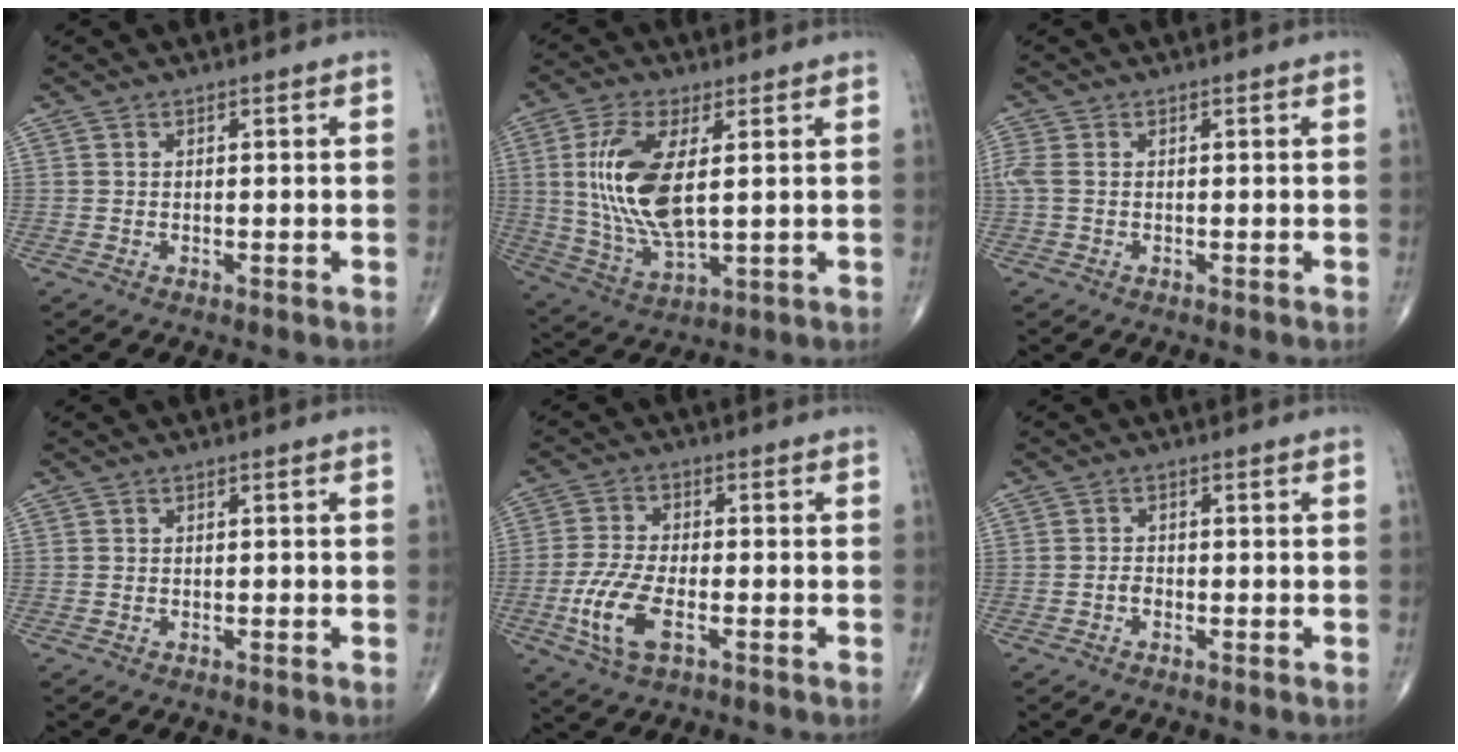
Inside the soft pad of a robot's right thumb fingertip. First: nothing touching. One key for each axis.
{"total": 14.4, "fx": 2.3, "fy": 5.8, "fz": 13.0, "tx": -0.273, "ty": -0.022, "tz": 0.052}
{"total": 2.6, "fx": 0.2, "fy": 1.4, "fz": 2.1, "tx": -0.073, "ty": 0.004, "tz": 0.004}
{"total": 0.0}
{"total": 9.2, "fx": -3.2, "fy": 4.1, "fz": 7.5, "tx": -0.170, "ty": 0.007, "tz": -0.062}
{"total": 1.2, "fx": -0.7, "fy": 0.8, "fz": 0.7, "tx": -0.006, "ty": 0.007, "tz": -0.013}